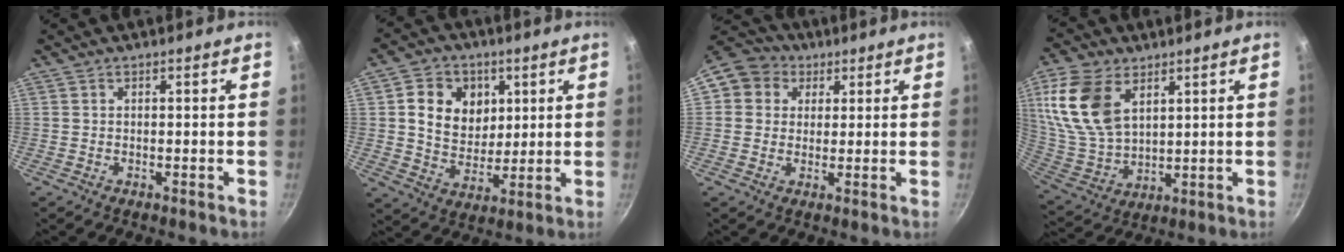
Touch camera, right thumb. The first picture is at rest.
{"total": 11.8, "force": [3.3, 9.6, 6.0], "torque": [-0.066, -0.016, 0.054]}
{"total": 9.8, "force": [3.2, 8.6, 3.5], "torque": [-0.040, 0.017, 0.039]}
{"total": 16.9, "force": [6.9, 10.4, 11.4], "torque": [-0.222, -0.027, 0.147]}